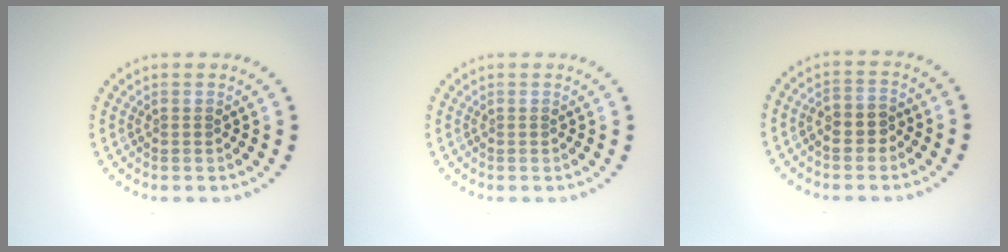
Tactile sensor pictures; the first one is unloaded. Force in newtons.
{"total": 0.0}
{"total": 1.8, "press": 1.7, "slide": 0.6}